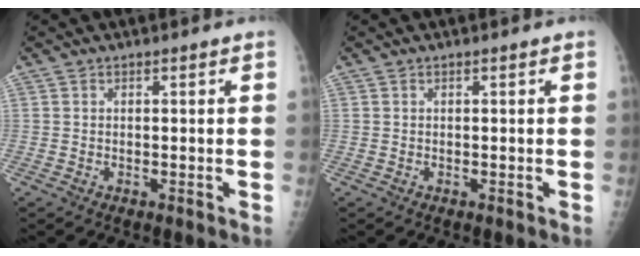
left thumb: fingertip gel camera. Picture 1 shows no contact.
{"total": 0.0}